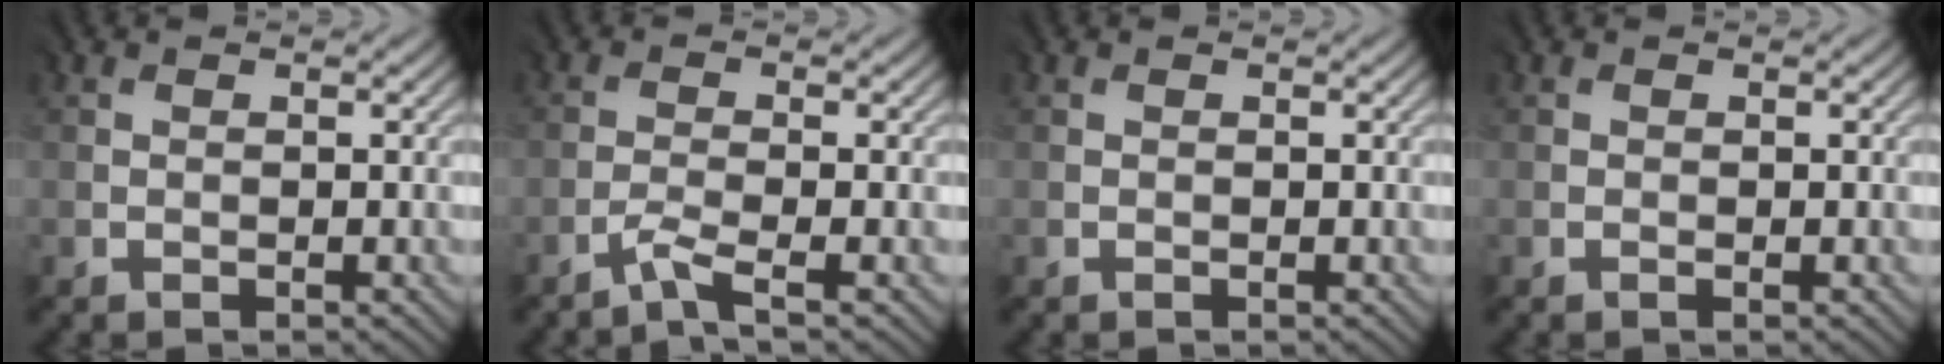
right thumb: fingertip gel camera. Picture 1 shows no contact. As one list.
[{"total": 2.1, "force": [-1.8, -0.5, 0.9], "torque": [-0.018, 0.001, -0.048]}, {"total": 0.0}, {"total": 0.0}]